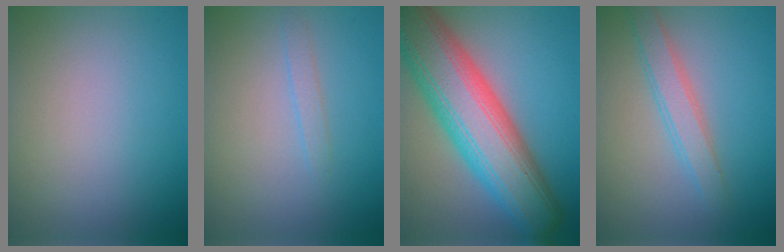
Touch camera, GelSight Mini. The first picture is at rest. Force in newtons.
{"total": 1.0, "press": 1.0, "slide": 0.1}
{"total": 12.8, "press": 12.7, "slide": 0.8}
{"total": 2.7, "press": 2.7, "slide": 0.1}